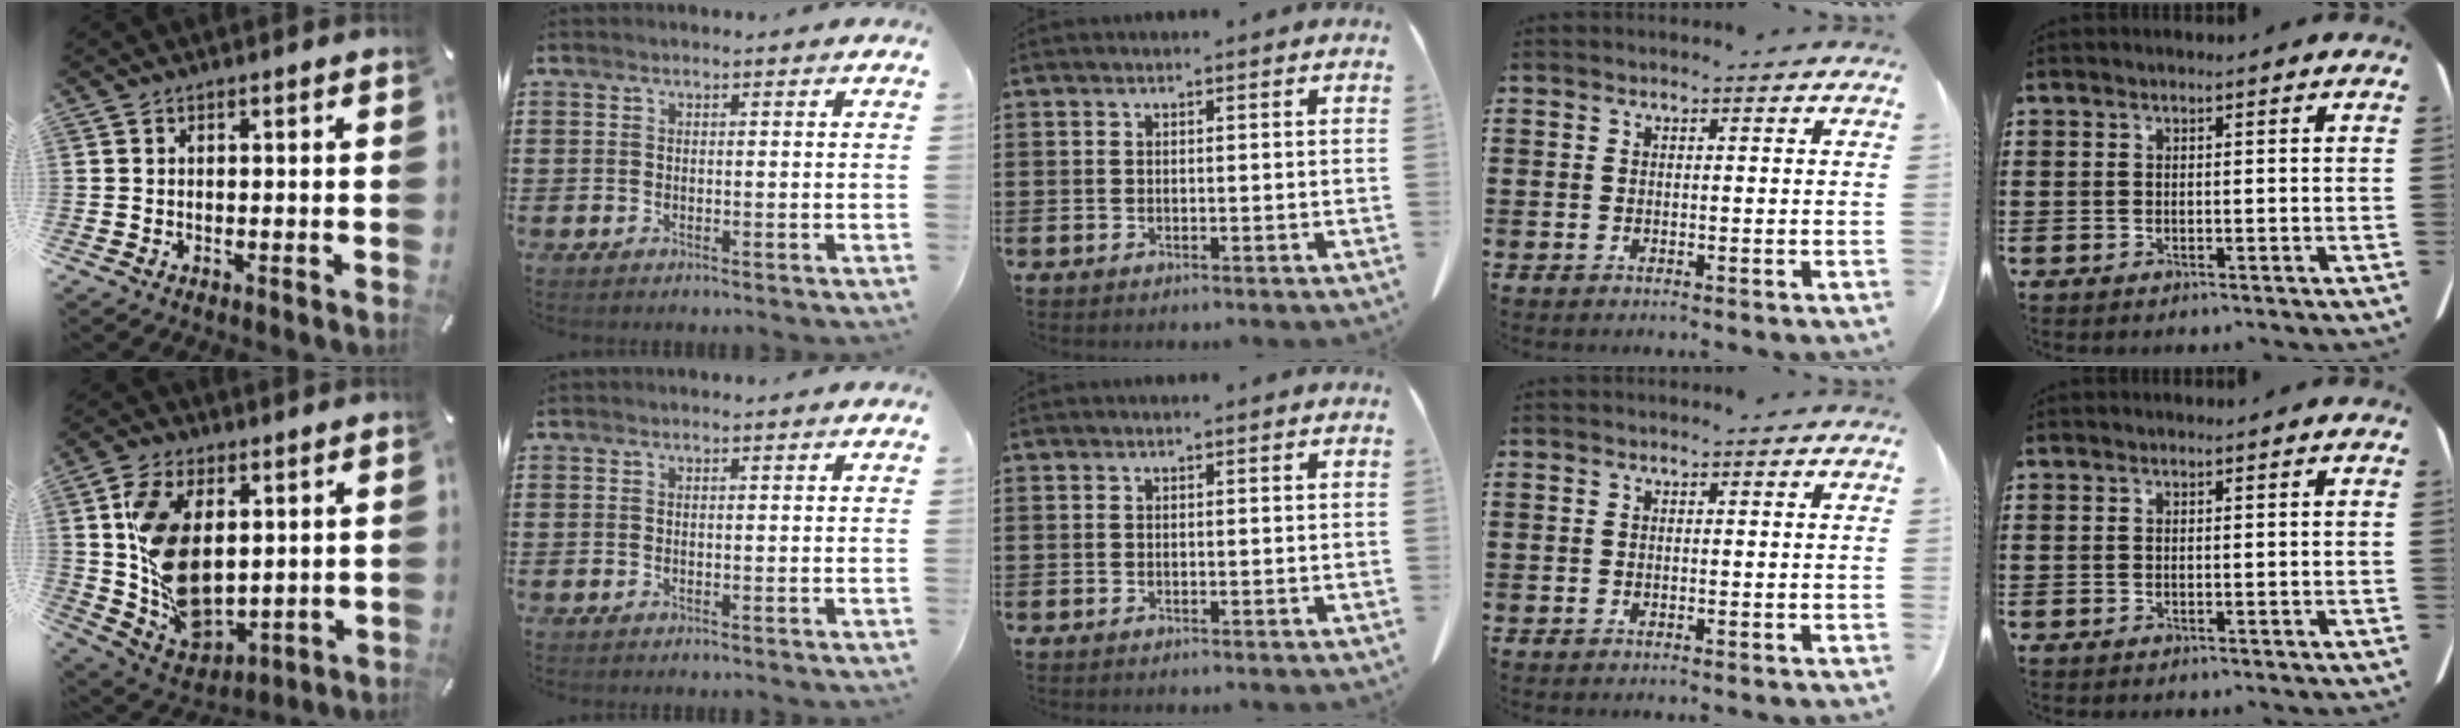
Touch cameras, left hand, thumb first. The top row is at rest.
{"thumb": {"total": 16.5, "force": [3.1, 10.9, 12.0], "torque": [-0.234, -0.008, 0.066]}}